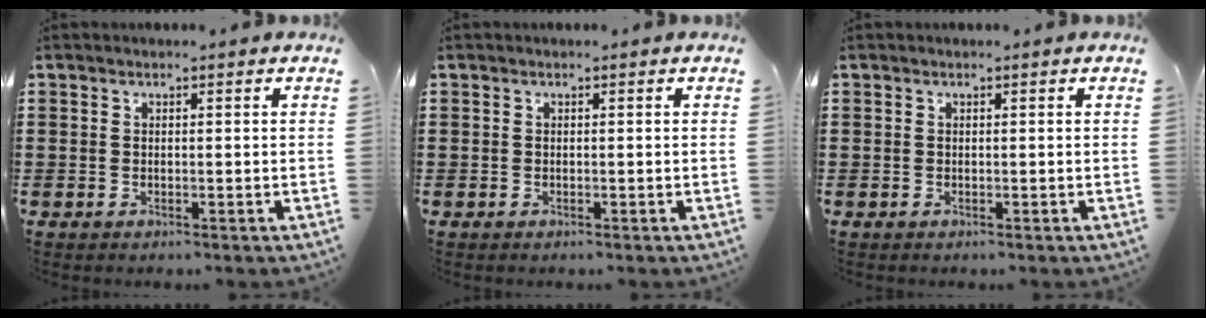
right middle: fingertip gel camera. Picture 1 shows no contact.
{"total": 0.0}
{"total": 0.0}